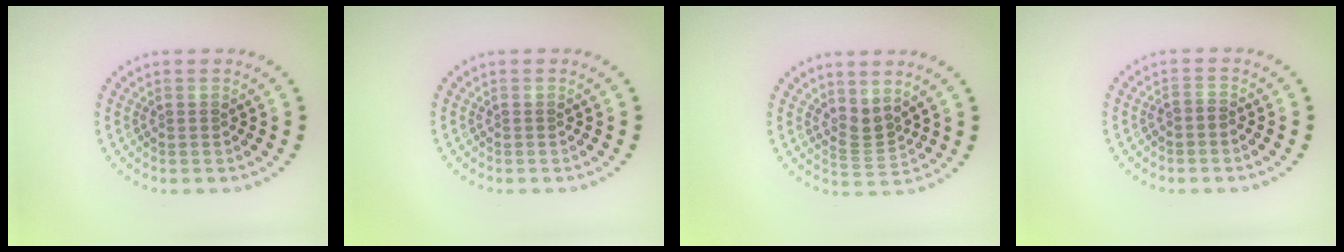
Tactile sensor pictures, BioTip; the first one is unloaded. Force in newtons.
{"total": 0.0}
{"total": 2.0, "press": 1.4, "slide": 1.5}
{"total": 0.6, "press": 0.3, "slide": 0.5}